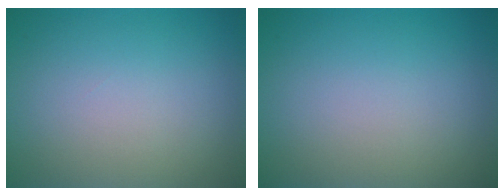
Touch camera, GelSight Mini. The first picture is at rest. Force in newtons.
{"total": 0.0}